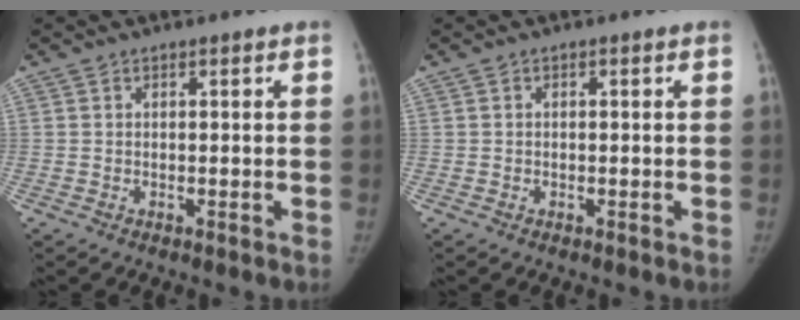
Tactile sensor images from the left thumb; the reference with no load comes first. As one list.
[{"total": 0.0}]